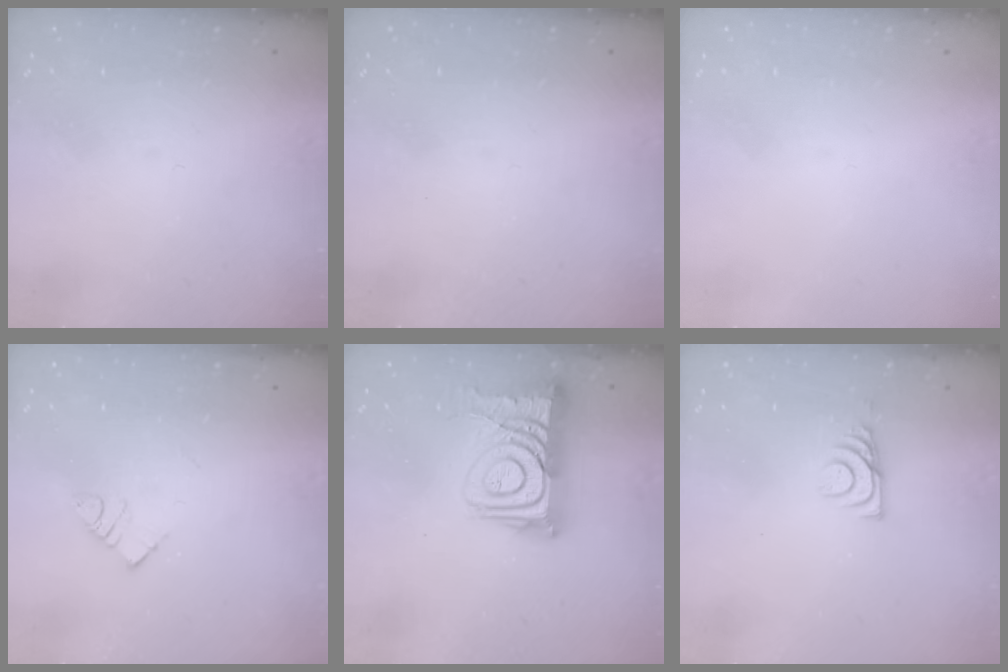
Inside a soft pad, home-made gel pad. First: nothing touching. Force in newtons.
{"total": 0.0}
{"total": 1.8, "press": 1.7, "slide": 0.1}
{"total": 5.7, "press": 5.6, "slide": 0.6}
{"total": 16.4, "press": 16.3, "slide": 1.6}
{"total": 6.9, "press": 6.8, "slide": 0.8}